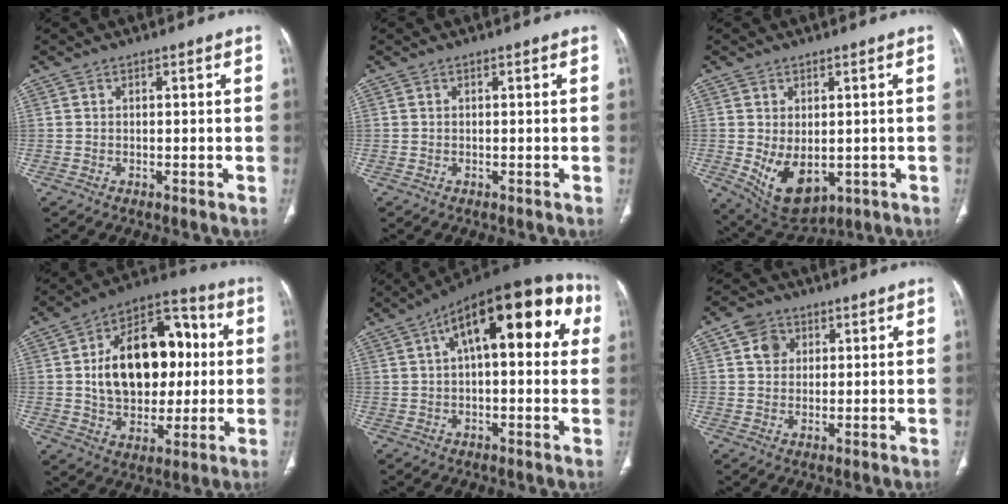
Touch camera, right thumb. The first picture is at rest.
{"total": 0.0}
{"total": 9.5, "force": [-1.4, 6.0, 7.2], "torque": [-0.110, -0.011, 0.004]}
{"total": 22.1, "force": [2.4, 14.5, 16.5], "torque": [-0.223, 0.022, 0.043]}
{"total": 22.4, "force": [6.8, 9.7, 19.0], "torque": [-0.254, 0.047, 0.092]}
{"total": 5.0, "force": [1.8, 4.1, 2.1], "torque": [-0.016, -0.004, 0.032]}